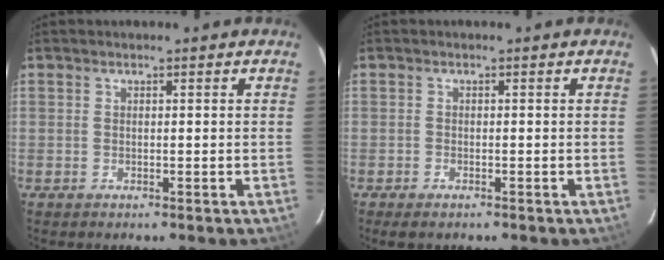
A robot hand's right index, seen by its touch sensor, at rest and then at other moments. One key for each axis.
{"total": 1.7, "fx": -1.3, "fy": 0.6, "fz": 0.9, "tx": -0.022, "ty": -0.005, "tz": -0.026}